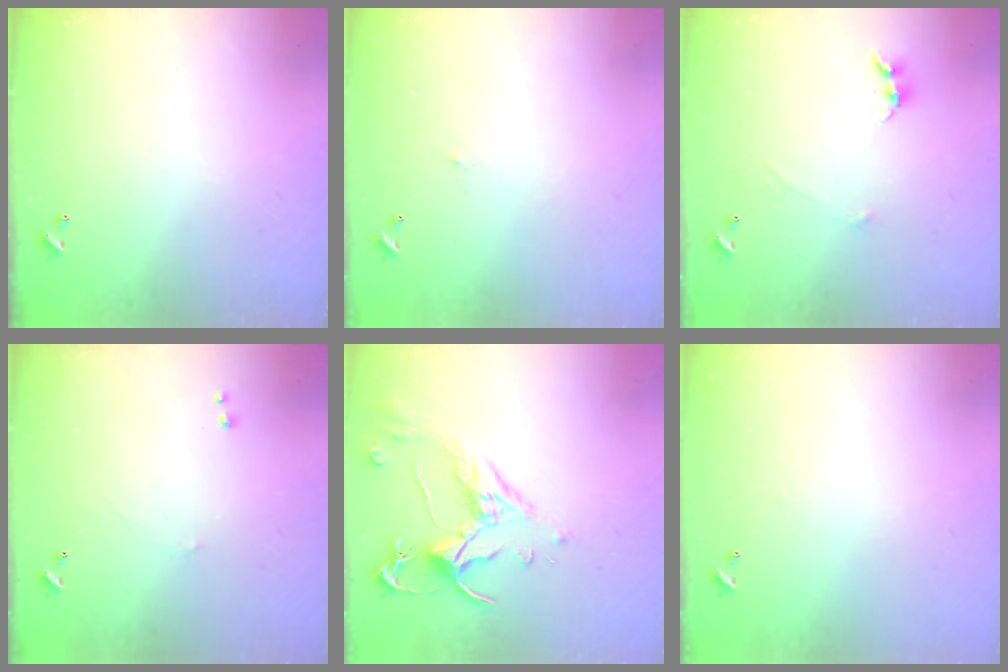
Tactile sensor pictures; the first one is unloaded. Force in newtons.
{"total": 0.8, "press": 0.7, "slide": 0.5}
{"total": 0.0}
{"total": 0.7, "press": 0.1, "slide": 0.7}
{"total": 2.6, "press": 2.2, "slide": 1.3}
{"total": 2.6, "press": 2.6, "slide": 0.4}